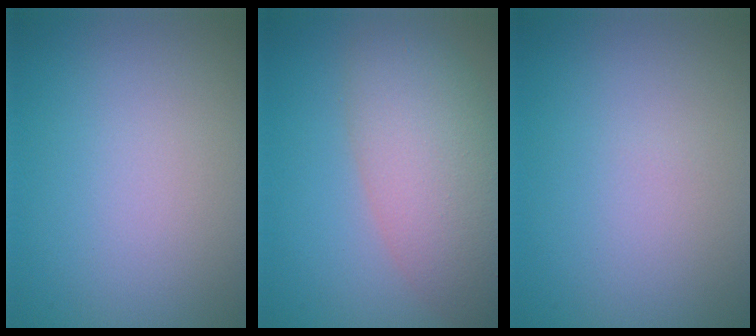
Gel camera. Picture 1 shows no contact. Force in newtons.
{"total": 7.7, "press": 7.7, "slide": 0.4}
{"total": 0.0}